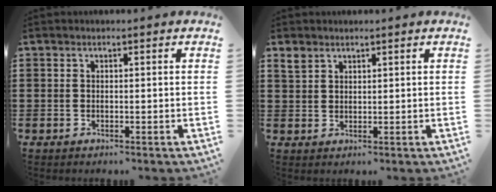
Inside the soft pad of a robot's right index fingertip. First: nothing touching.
{"total": 2.5, "force": [2.0, 1.2, 0.6], "torque": [-0.018, 0.005, 0.040]}